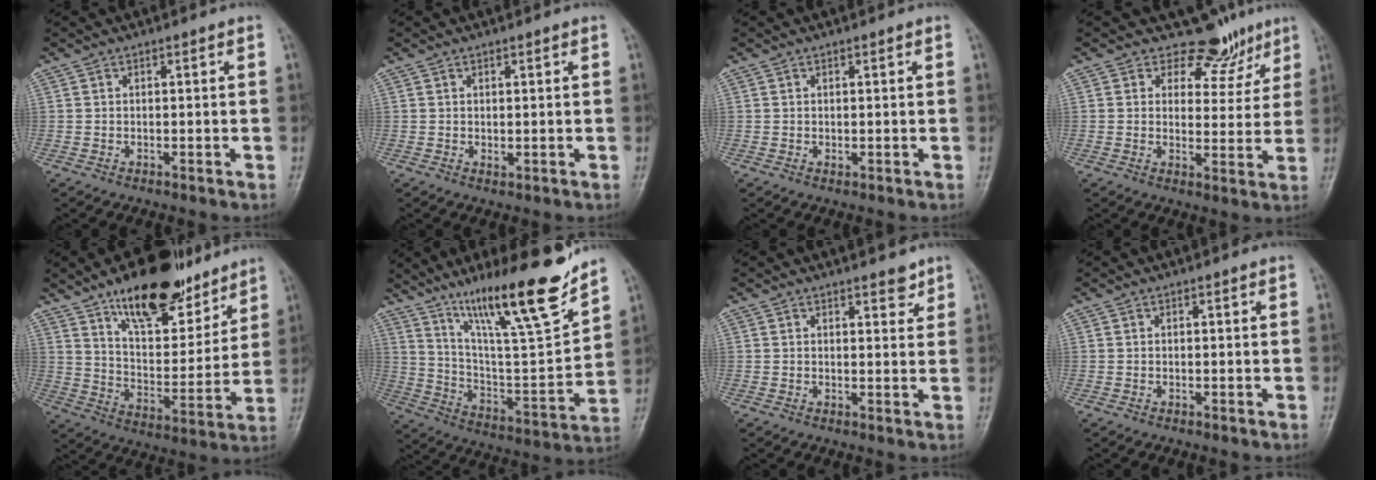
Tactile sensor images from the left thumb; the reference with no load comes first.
{"total": 1.0, "force": [0.5, 0.5, 0.7], "torque": [-0.009, -0.005, 0.010]}
{"total": 0.6, "force": [0.3, 0.3, 0.4], "torque": [-0.004, -0.003, 0.006]}
{"total": 7.7, "force": [6.1, 4.6, 1.2], "torque": [0.019, -0.045, 0.078]}
{"total": 20.6, "force": [14.0, 8.7, 12.3], "torque": [-0.133, -0.074, 0.232]}
{"total": 22.7, "force": [15.9, 3.2, 15.9], "torque": [-0.233, -0.077, 0.273]}
{"total": 2.7, "force": [2.1, 1.1, 1.4], "torque": [-0.006, -0.014, 0.028]}
{"total": 0.0}